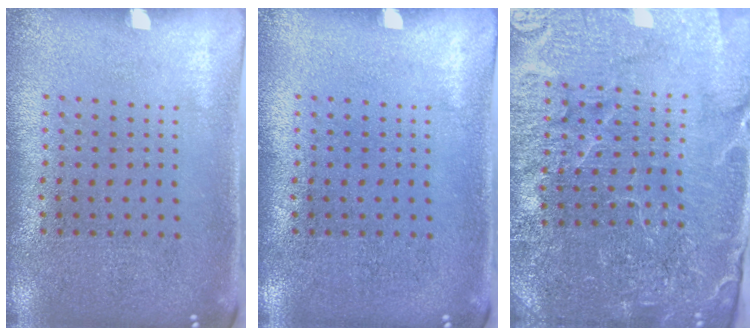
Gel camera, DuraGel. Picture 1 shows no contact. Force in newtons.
{"total": 0.0}
{"total": 5.4, "press": 5.0, "slide": 2.2}